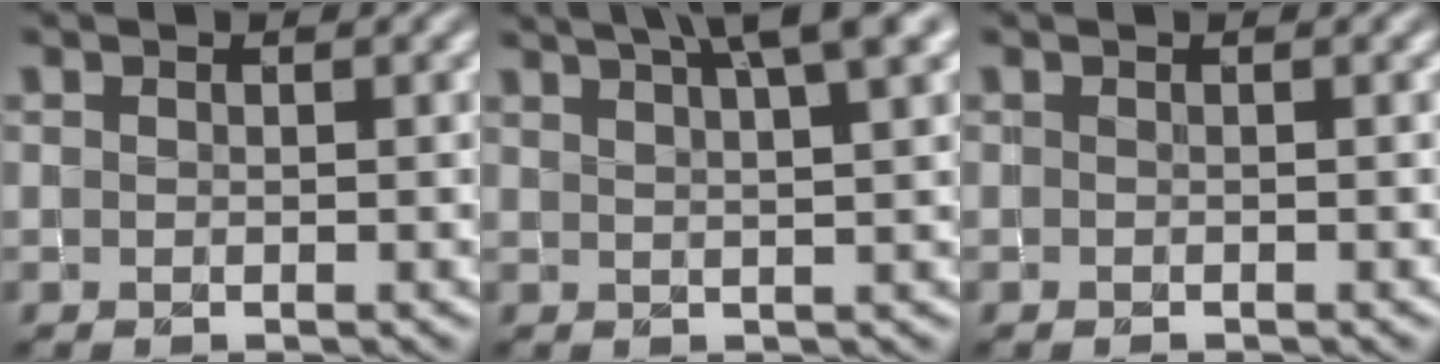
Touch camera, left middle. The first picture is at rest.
{"total": 6.9, "force": [4.5, 1.6, 5.0], "torque": [-0.043, 0.031, 0.041]}
{"total": 0.5, "force": [-0.2, 0.1, 0.5], "torque": [-0.009, -0.002, -0.003]}